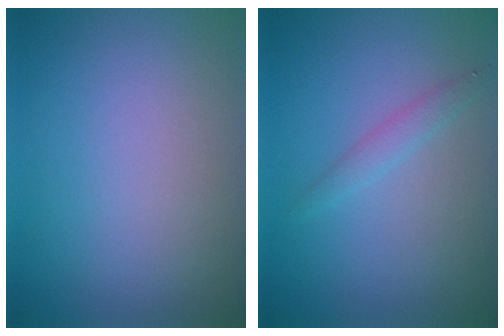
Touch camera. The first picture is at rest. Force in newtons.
{"total": 1.2, "press": 1.2, "slide": 0.1}